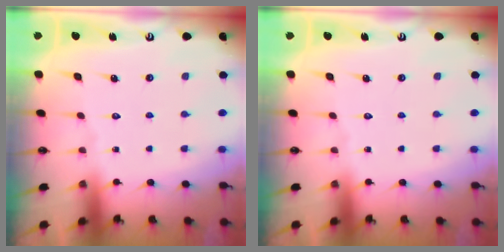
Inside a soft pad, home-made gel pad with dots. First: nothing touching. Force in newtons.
{"total": 0.0}